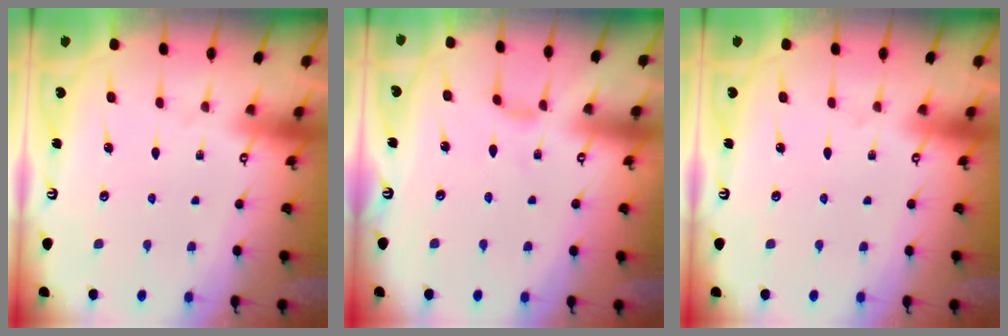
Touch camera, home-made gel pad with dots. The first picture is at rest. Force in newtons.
{"total": 1.3, "press": 1.2, "slide": 0.3}
{"total": 0.0}